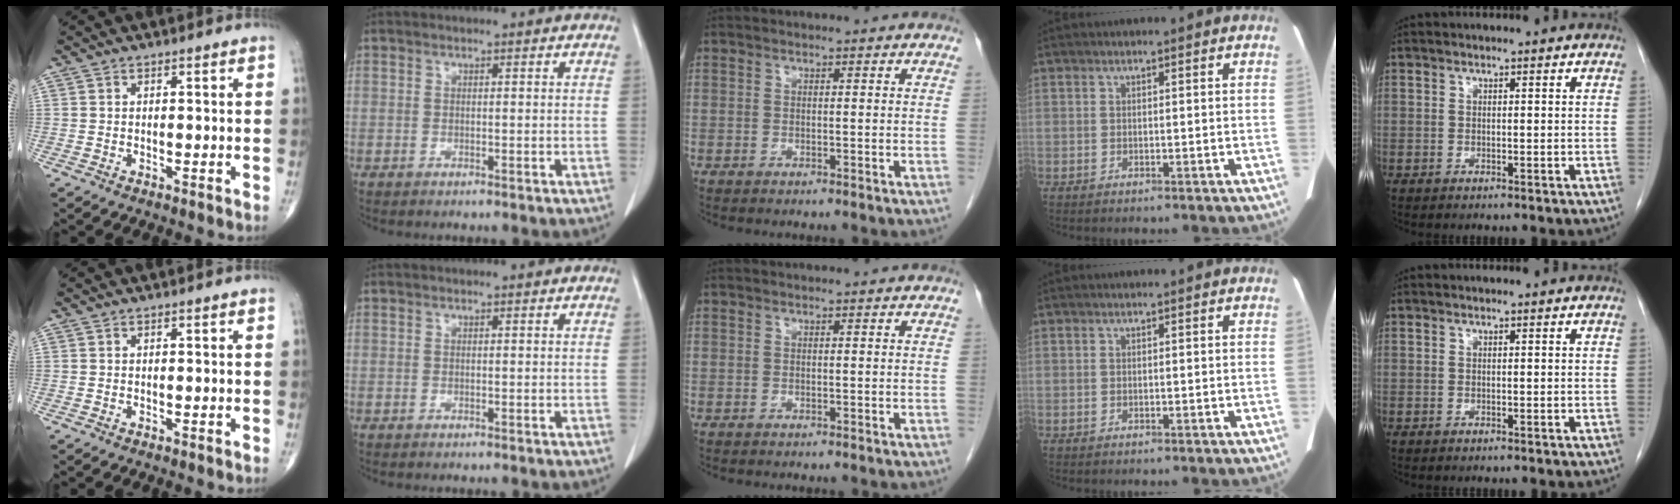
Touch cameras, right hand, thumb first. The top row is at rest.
{}